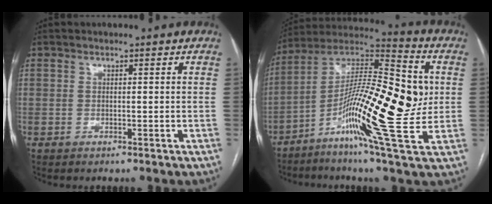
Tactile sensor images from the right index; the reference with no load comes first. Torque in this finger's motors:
{"motor_torque": [2.14, 0.00, 1.05, 0.21]}